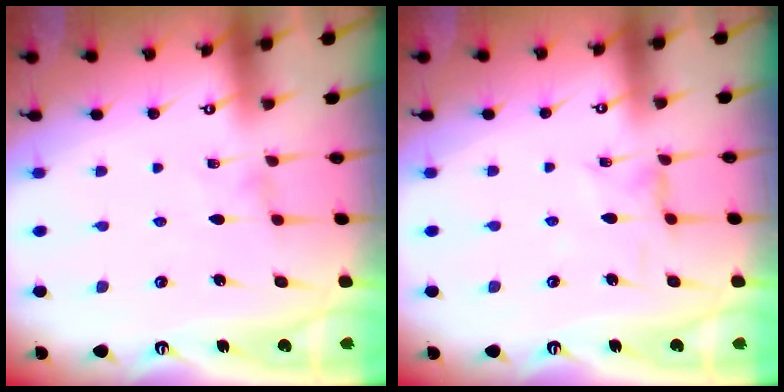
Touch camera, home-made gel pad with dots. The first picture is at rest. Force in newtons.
{"total": 1.9, "press": 1.9, "slide": 0.1}